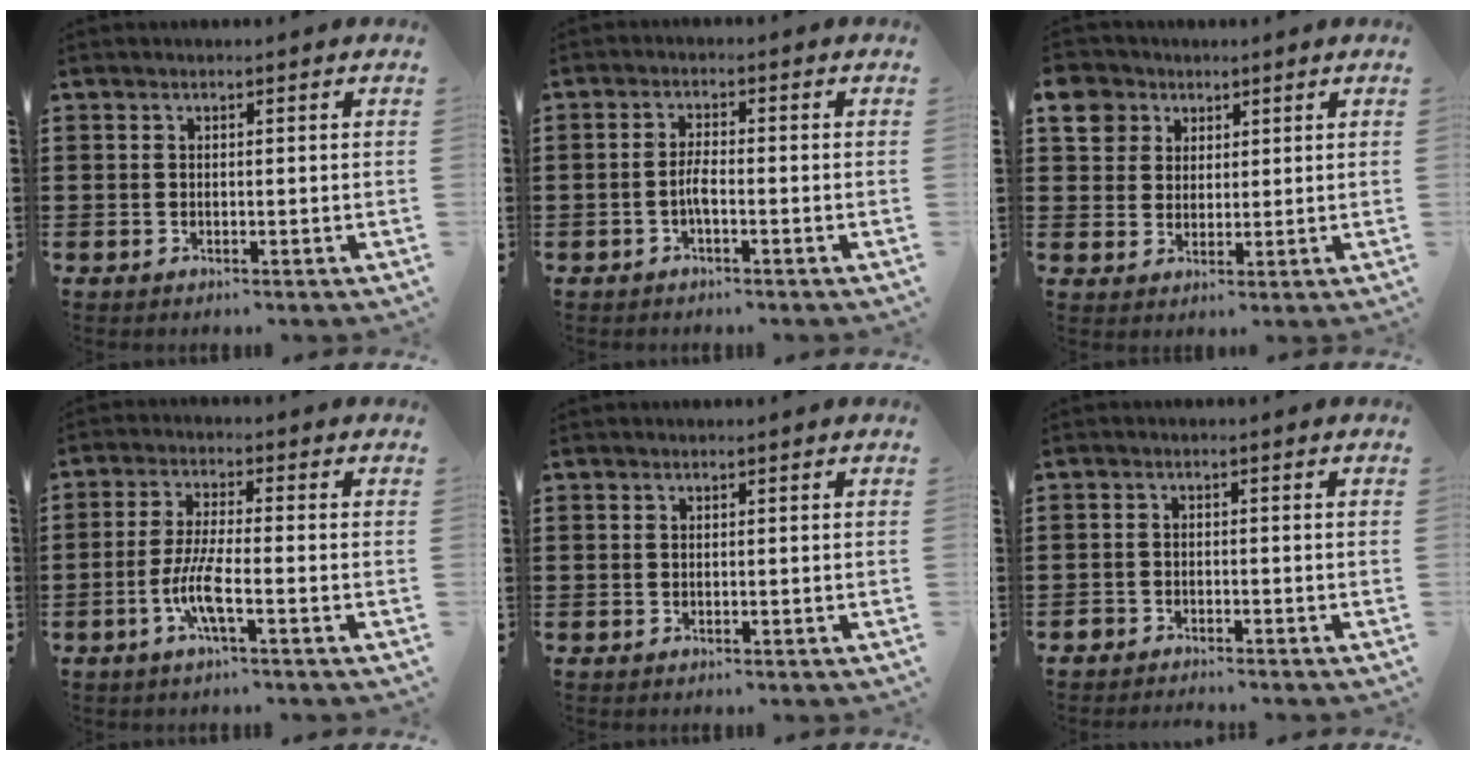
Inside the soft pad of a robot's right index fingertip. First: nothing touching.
{"total": 2.8, "force": [-1.1, 0.6, 2.5], "torque": [-0.061, -0.002, -0.026]}
{"total": 6.1, "force": [3.0, 5.2, 1.3], "torque": [-0.045, 0.016, 0.055]}
{"total": 6.3, "force": [-2.5, 1.1, 5.7], "torque": [-0.128, -0.013, -0.055]}
{"total": 0.0}
{"total": 2.1, "force": [-2.1, 0.3, -0.2], "torque": [-0.003, 0.001, -0.048]}